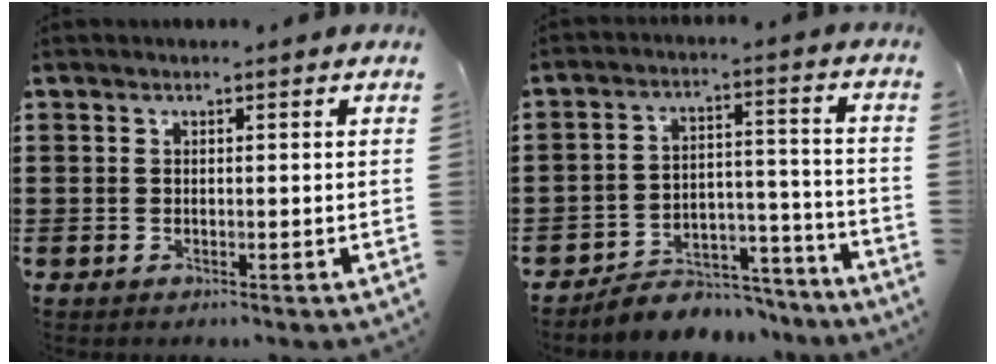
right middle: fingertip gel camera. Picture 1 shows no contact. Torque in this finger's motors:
{"motor_torque": [1.74, 0.19, 0.49, 0.12]}